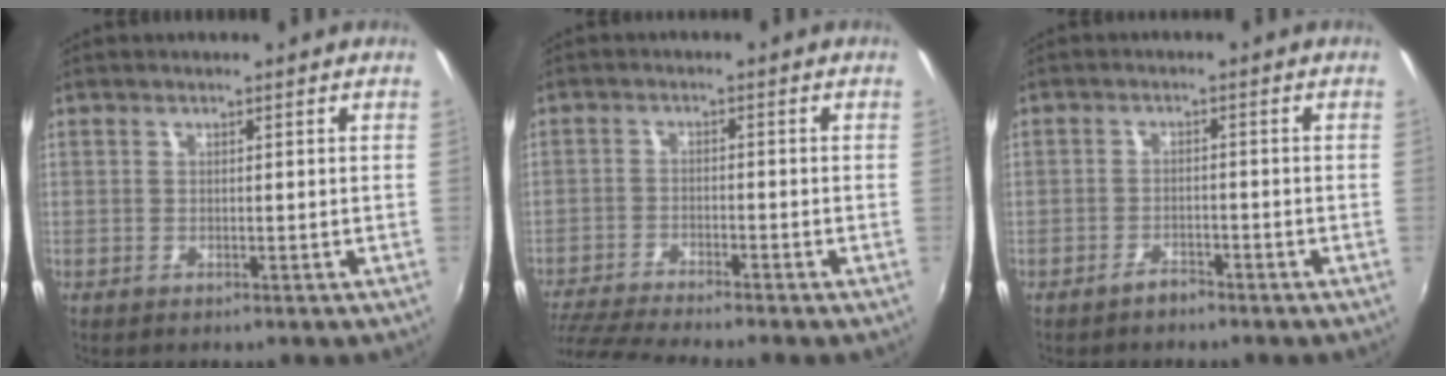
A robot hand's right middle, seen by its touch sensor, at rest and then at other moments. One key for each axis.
{"total": 10.2, "fx": -9.2, "fy": -0.4, "fz": 4.4, "tx": -0.110, "ty": -0.026, "tz": -0.162}
{"total": 2.1, "fx": -1.9, "fy": 0.7, "fz": 0.5, "tx": -0.014, "ty": 0.005, "tz": -0.030}